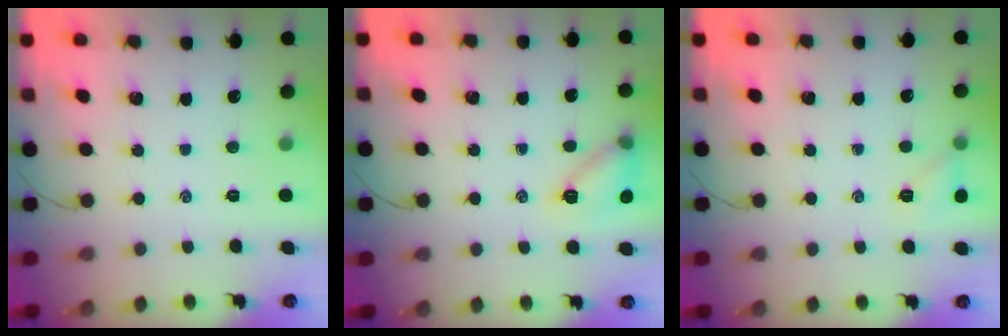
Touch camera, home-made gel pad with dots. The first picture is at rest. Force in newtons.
{"total": 11.3, "press": 11.2, "slide": 1.5}
{"total": 6.3, "press": 6.1, "slide": 1.5}